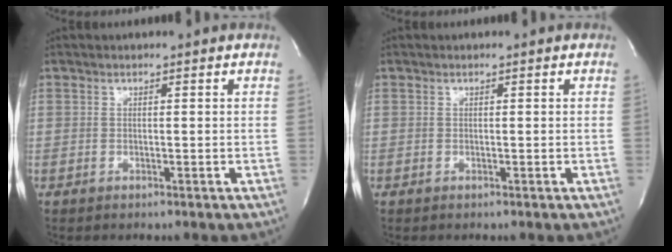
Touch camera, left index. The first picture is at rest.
{"total": 0.0}